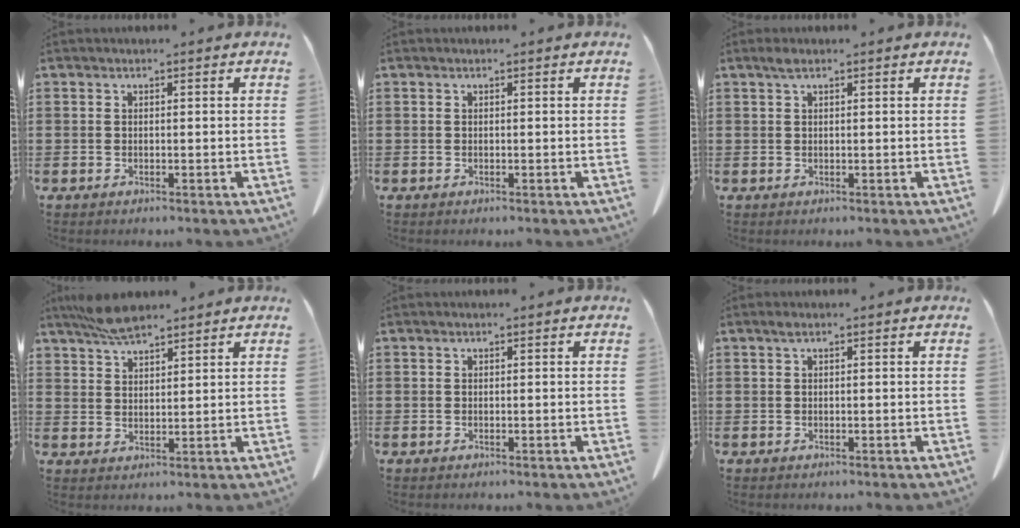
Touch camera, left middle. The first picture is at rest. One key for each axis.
{"total": 0.0}
{"total": 1.2, "fx": 0.6, "fy": 0.3, "fz": 1.0, "tx": -0.022, "ty": 0.002, "tz": 0.011}
{"total": 4.9, "fx": 4.4, "fy": 1.2, "fz": 2.0, "tx": -0.051, "ty": -0.006, "tz": 0.082}
{"total": 0.0}
{"total": 0.7, "fx": 0.3, "fy": 0.1, "fz": 0.6, "tx": -0.013, "ty": 0.001, "tz": 0.007}